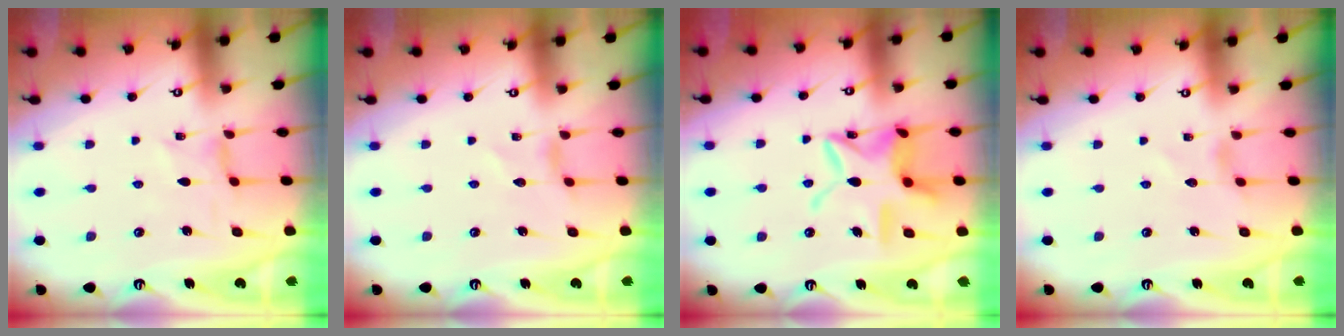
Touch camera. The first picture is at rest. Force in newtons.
{"total": 0.5, "press": 0.5, "slide": 0.1}
{"total": 15.5, "press": 15.4, "slide": 1.4}
{"total": 0.0}